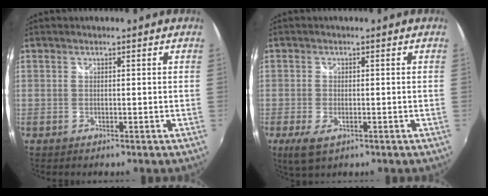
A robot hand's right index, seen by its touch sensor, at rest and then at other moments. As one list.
[{"total": 4.5, "force": [-2.1, 2.1, 3.3], "torque": [-0.074, -0.012, -0.035]}]